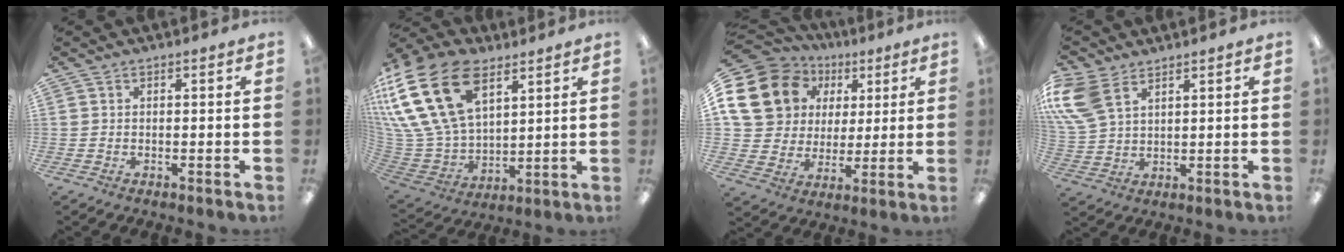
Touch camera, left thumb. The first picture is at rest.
{"total": 26.9, "force": [11.4, 17.0, 17.5], "torque": [-0.381, -0.062, 0.210]}
{"total": 18.8, "force": [7.4, 15.4, 7.7], "torque": [-0.158, -0.031, 0.151]}
{"total": 10.5, "force": [5.3, 6.7, 6.2], "torque": [-0.151, -0.007, 0.103]}